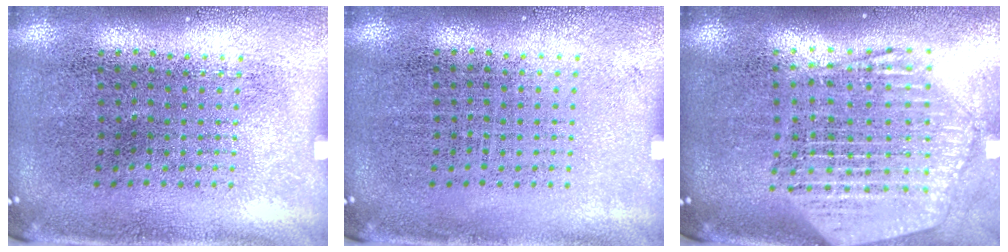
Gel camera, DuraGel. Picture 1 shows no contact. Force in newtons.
{"total": 0.0}
{"total": 2.4, "press": 2.1, "slide": 1.2}